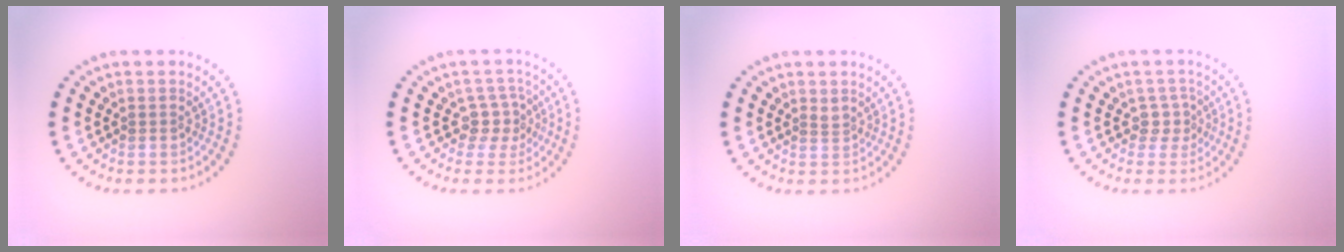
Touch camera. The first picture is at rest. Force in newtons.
{"total": 2.3, "press": 1.7, "slide": 1.5}
{"total": 1.0, "press": 0.6, "slide": 0.8}
{"total": 1.6, "press": 1.2, "slide": 1.1}